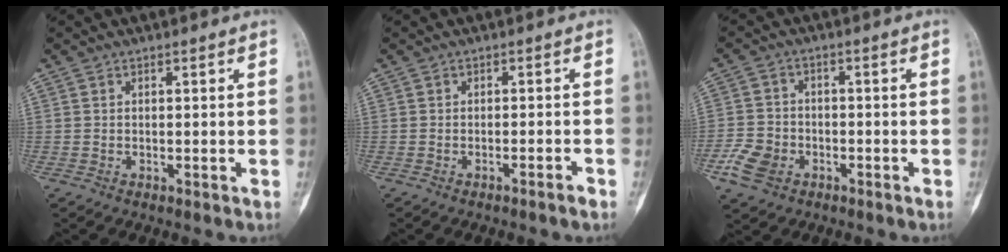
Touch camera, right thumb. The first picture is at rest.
{"total": 1.6, "force": [-1.3, -0.1, 0.9], "torque": [-0.022, 0.009, -0.019]}
{"total": 6.7, "force": [-3.3, 4.9, 3.2], "torque": [-0.061, 0.015, -0.063]}